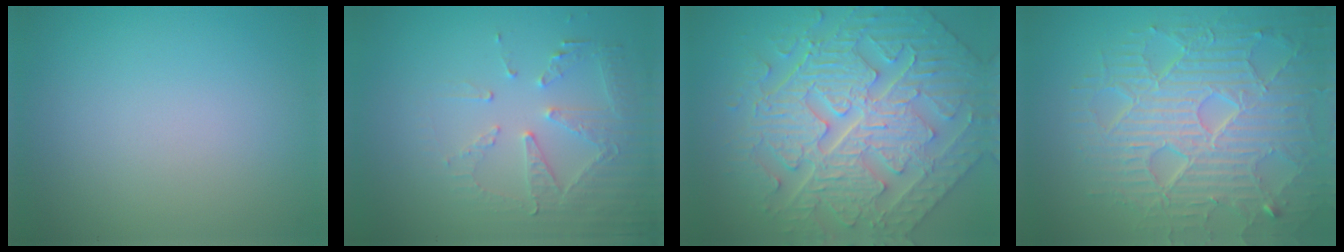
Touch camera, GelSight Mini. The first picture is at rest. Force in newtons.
{"total": 5.3, "press": 3.6, "slide": 3.8}
{"total": 8.9, "press": 7.2, "slide": 5.1}
{"total": 8.9, "press": 6.4, "slide": 6.2}